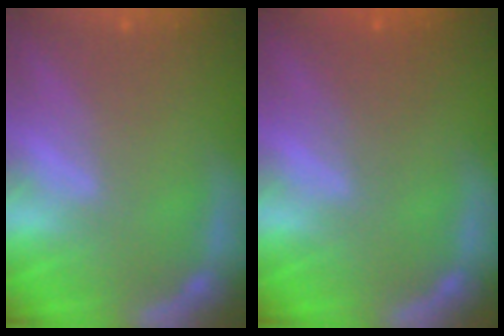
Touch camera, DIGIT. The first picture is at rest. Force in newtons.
{"total": 2.0}